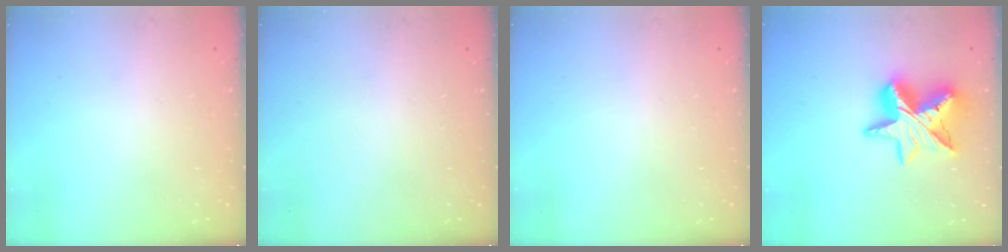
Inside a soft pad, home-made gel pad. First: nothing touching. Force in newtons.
{"total": 0.0}
{"total": 0.0}
{"total": 15.1, "press": 15.1, "slide": 1.1}